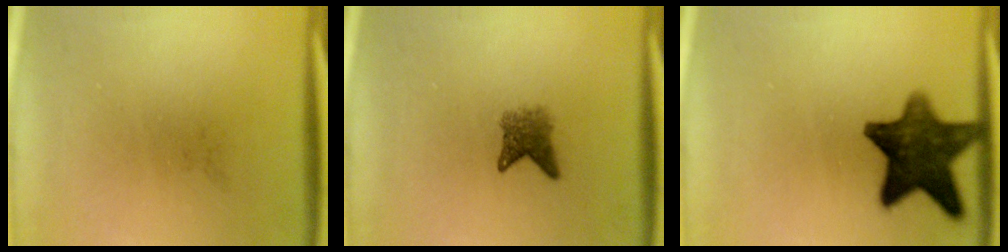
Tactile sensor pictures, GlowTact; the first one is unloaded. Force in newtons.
{"total": 2.8}
{"total": 12.3}